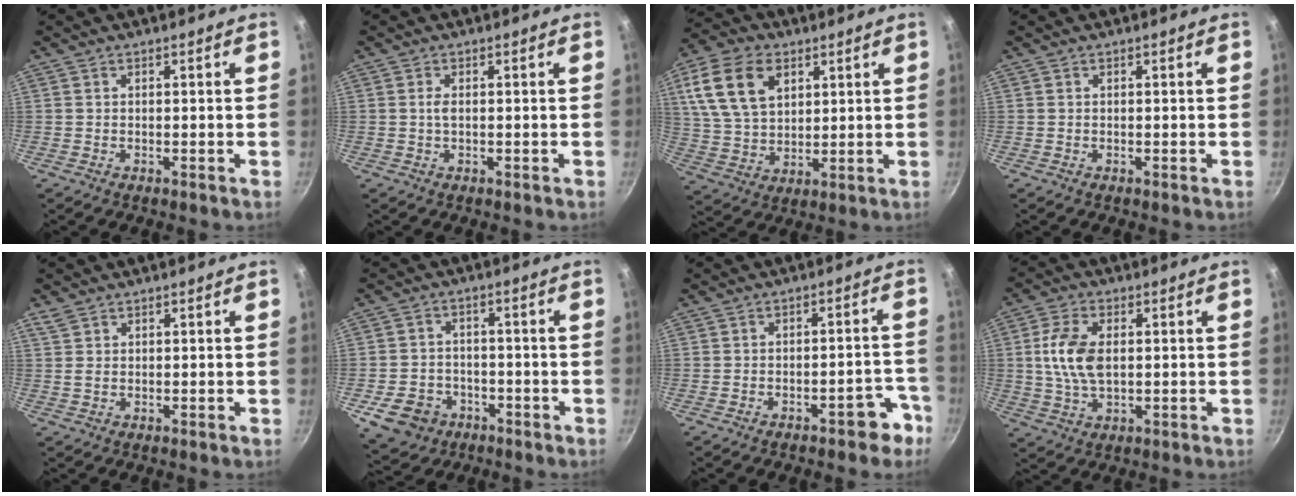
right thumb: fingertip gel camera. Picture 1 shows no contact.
{"total": 1.2, "force": [0.1, 0.5, 1.1], "torque": [-0.024, 0.001, 0.000]}
{"total": 14.8, "force": [5.6, 9.9, 9.6], "torque": [-0.167, -0.007, 0.110]}
{"total": 0.0}
{"total": 2.0, "force": [1.3, 1.2, 0.9], "torque": [-0.016, 0.002, 0.027]}
{"total": 9.3, "force": [-4.0, 7.3, 4.2], "torque": [-0.058, 0.026, -0.058]}
{"total": 5.8, "force": [-3.7, 2.5, 3.7], "torque": [-0.012, 0.047, -0.036]}
{"total": 9.3, "force": [1.0, 5.4, 7.5], "torque": [-0.147, 0.003, 0.018]}